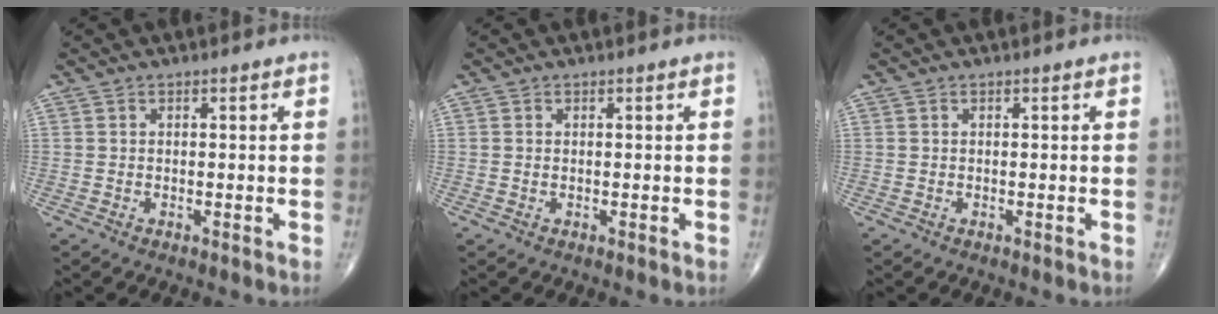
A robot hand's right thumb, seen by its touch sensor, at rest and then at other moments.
{"total": 0.0}
{"total": 0.0}